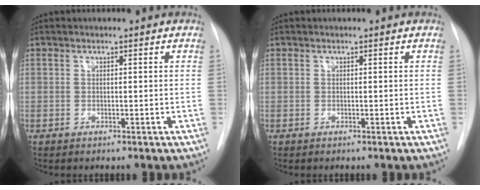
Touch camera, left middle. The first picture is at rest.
{"total": 0.0}